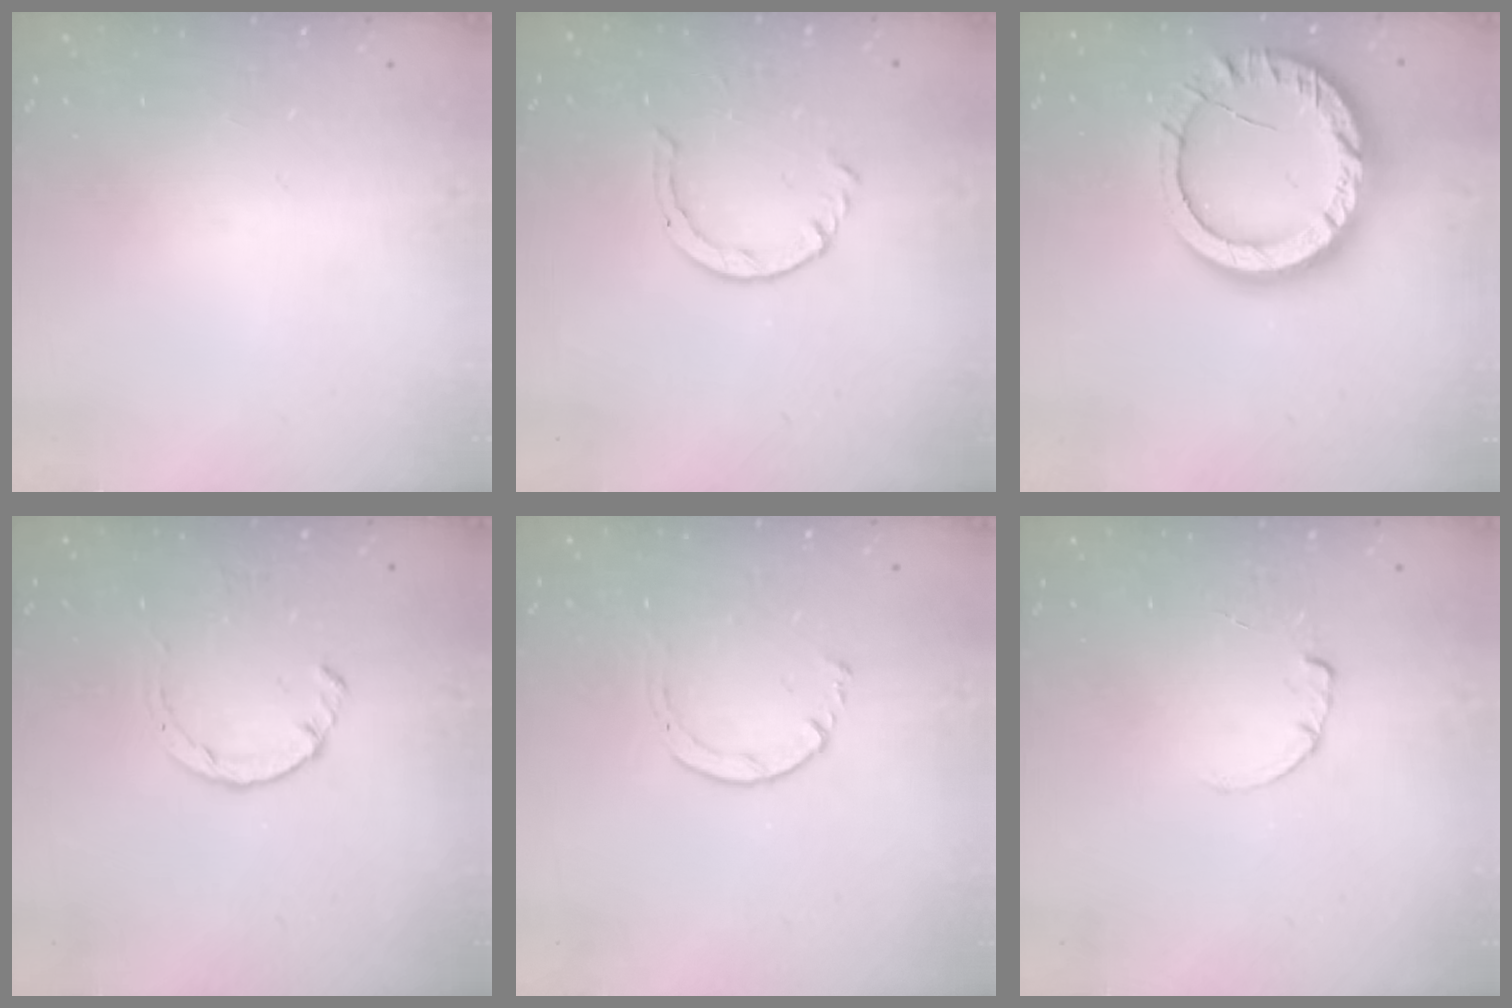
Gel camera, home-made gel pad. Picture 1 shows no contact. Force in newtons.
{"total": 3.0, "press": 2.9, "slide": 0.3}
{"total": 16.7, "press": 16.6, "slide": 1.4}
{"total": 2.8, "press": 2.8, "slide": 0.4}
{"total": 2.0, "press": 1.9, "slide": 0.3}
{"total": 0.6, "press": 0.6, "slide": 0.1}